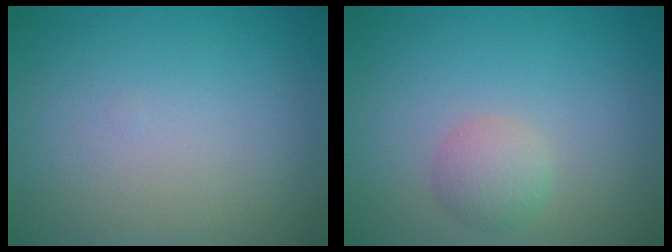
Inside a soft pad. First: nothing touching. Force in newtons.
{"total": 2.1, "press": 2.1, "slide": 0.1}